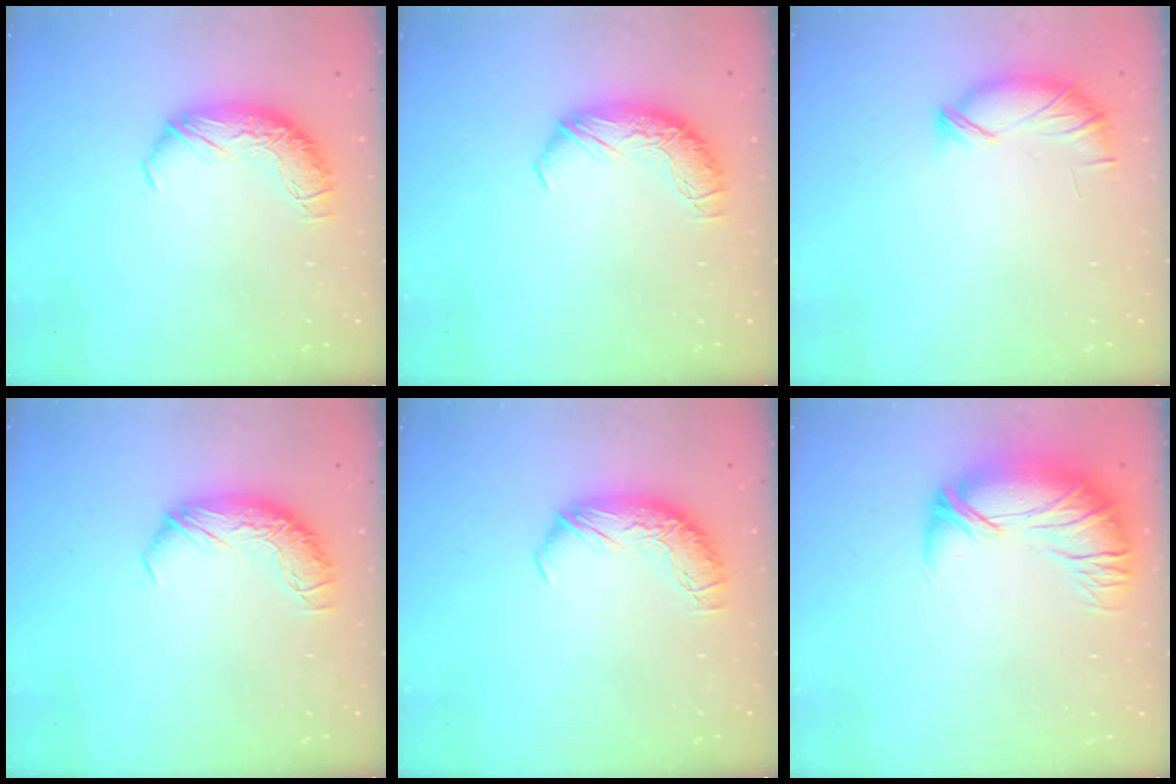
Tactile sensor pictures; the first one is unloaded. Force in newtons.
{"total": 0.0}
{"total": 5.7, "press": 5.7, "slide": 0.4}
{"total": 0.0}
{"total": 0.0}
{"total": 2.9, "press": 0.6, "slide": 2.9}